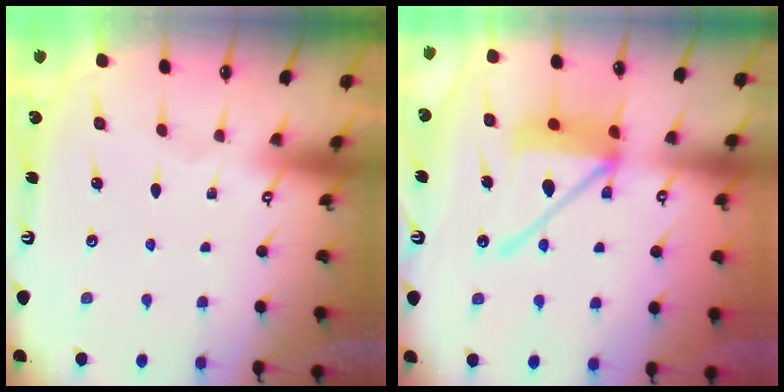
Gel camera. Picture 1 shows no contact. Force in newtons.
{"total": 15.0, "press": 14.9, "slide": 1.8}